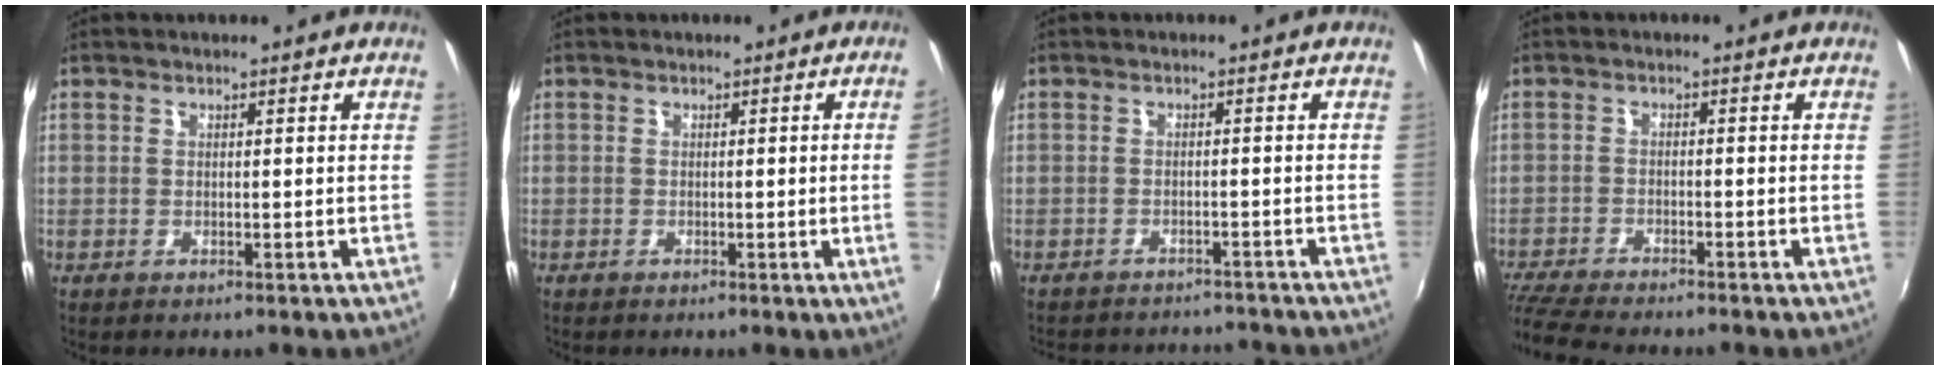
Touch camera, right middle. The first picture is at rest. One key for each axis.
{"total": 2.4, "fx": -0.1, "fy": -1.4, "fz": 1.9, "tx": -0.024, "ty": -0.013, "tz": 0.003}
{"total": 10.9, "fx": -9.9, "fy": 3.1, "fz": 3.3, "tx": -0.077, "ty": -0.003, "tz": -0.129}
{"total": 9.1, "fx": -8.2, "fy": 0.8, "fz": 3.7, "tx": -0.105, "ty": -0.027, "tz": -0.147}